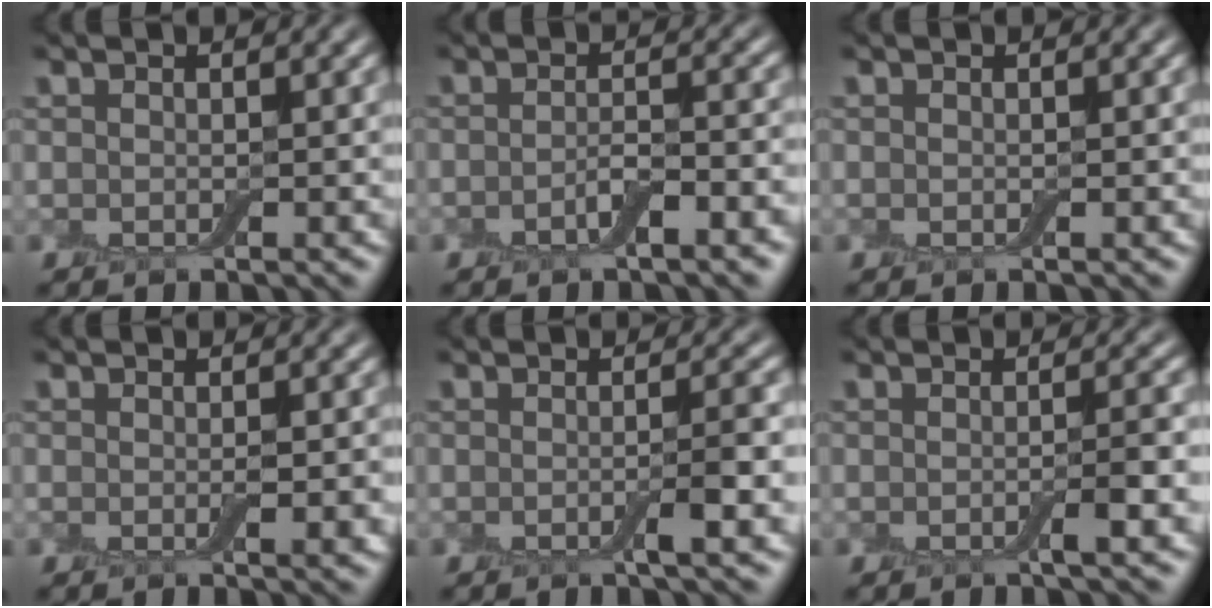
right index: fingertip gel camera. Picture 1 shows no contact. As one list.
[{"total": 2.9, "force": [-1.3, 0.8, 2.5], "torque": [-0.046, 0.003, -0.026]}, {"total": 0.0}, {"total": 1.9, "force": [-0.3, 0.5, 1.8], "torque": [-0.028, -0.005, -0.004]}, {"total": 3.0, "force": [-0.8, 0.5, 2.9], "torque": [-0.043, 0.002, -0.017]}, {"total": 2.6, "force": [-0.7, 0.4, 2.4], "torque": [-0.036, 0.002, -0.015]}]